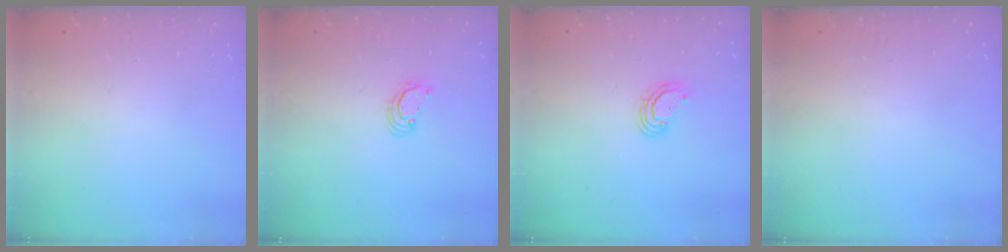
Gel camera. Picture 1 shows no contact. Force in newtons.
{"total": 2.2, "press": 2.2, "slide": 0.1}
{"total": 5.0, "press": 4.9, "slide": 0.5}
{"total": 0.0}